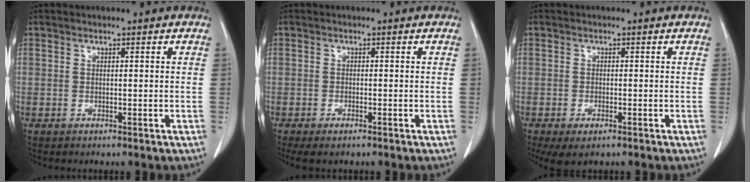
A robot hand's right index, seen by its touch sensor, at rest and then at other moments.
{"total": 2.9, "force": [-2.1, 0.8, 1.8], "torque": [-0.032, -0.007, -0.031]}
{"total": 3.9, "force": [-2.3, 1.4, 2.8], "torque": [-0.050, -0.009, -0.033]}